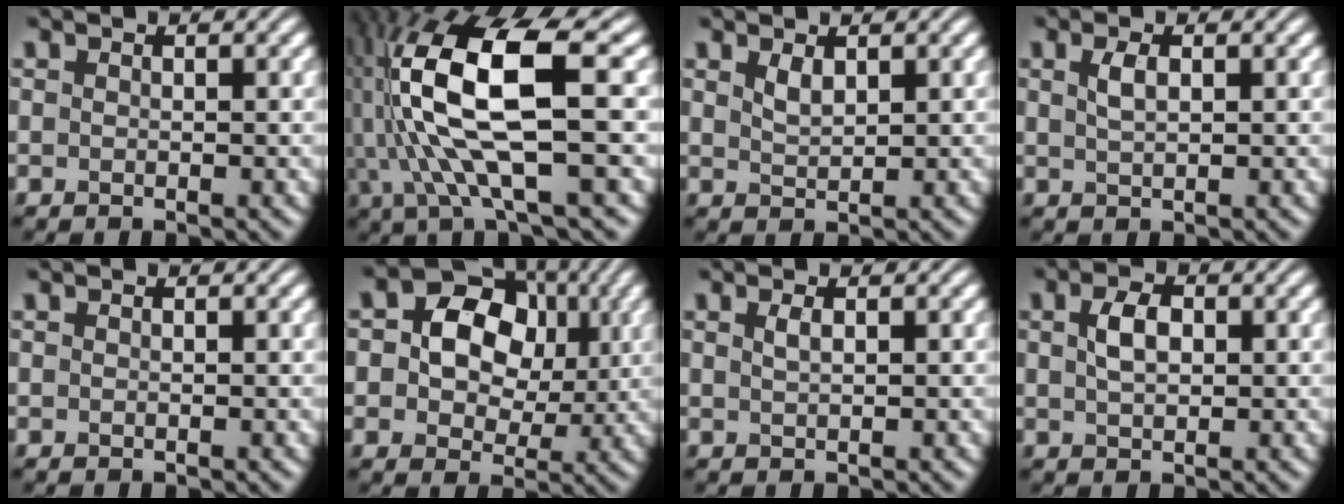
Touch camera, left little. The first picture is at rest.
{"total": 12.5, "force": [1.1, 3.8, 11.9], "torque": [-0.243, 0.005, 0.024]}
{"total": 1.4, "force": [0.9, 0.6, 0.9], "torque": [-0.022, -0.002, 0.021]}
{"total": 1.6, "force": [0.6, 0.7, 1.3], "torque": [-0.030, 0.001, 0.013]}
{"total": 0.0}
{"total": 10.8, "force": [2.4, 8.5, 6.3], "torque": [-0.074, 0.043, 0.018]}
{"total": 0.9, "force": [0.4, 0.3, 0.8], "torque": [-0.017, 0.002, 0.008]}
{"total": 2.7, "force": [0.6, 1.6, 2.1], "torque": [-0.043, 0.003, 0.011]}